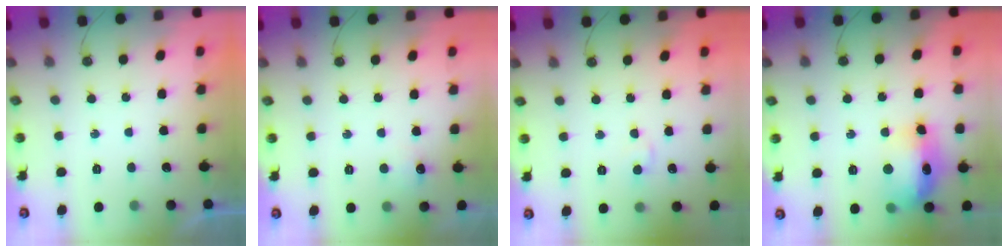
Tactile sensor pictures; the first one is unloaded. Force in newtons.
{"total": 5.0, "press": 4.9, "slide": 0.8}
{"total": 4.7, "press": 4.6, "slide": 0.7}
{"total": 14.4, "press": 14.3, "slide": 1.1}